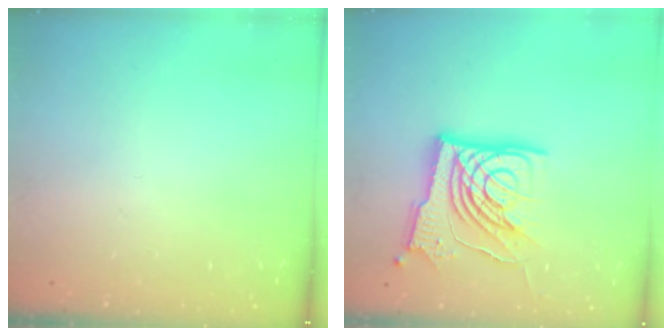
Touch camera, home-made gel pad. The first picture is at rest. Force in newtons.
{"total": 17.1, "press": 16.9, "slide": 2.3}